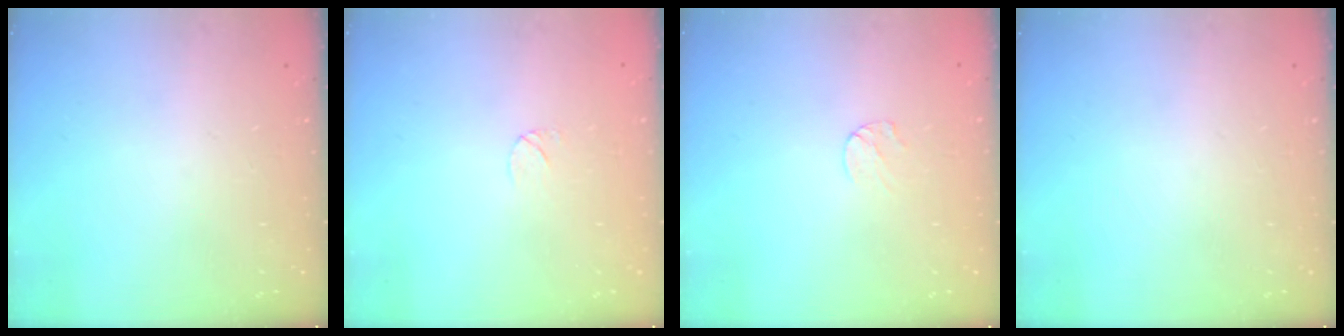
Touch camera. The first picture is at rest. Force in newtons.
{"total": 3.7, "press": 3.7, "slide": 0.3}
{"total": 4.0, "press": 4.0, "slide": 0.4}
{"total": 0.0}